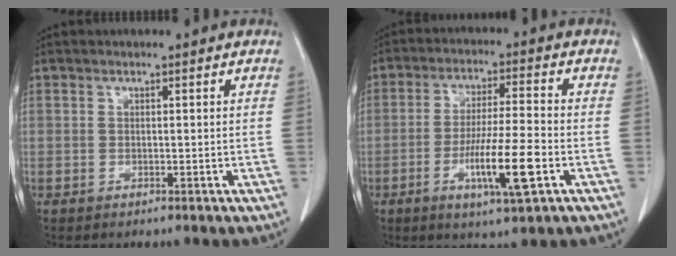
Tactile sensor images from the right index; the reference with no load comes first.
{"total": 10.5, "force": [-3.8, 0.4, 9.8], "torque": [-0.177, -0.012, -0.065]}